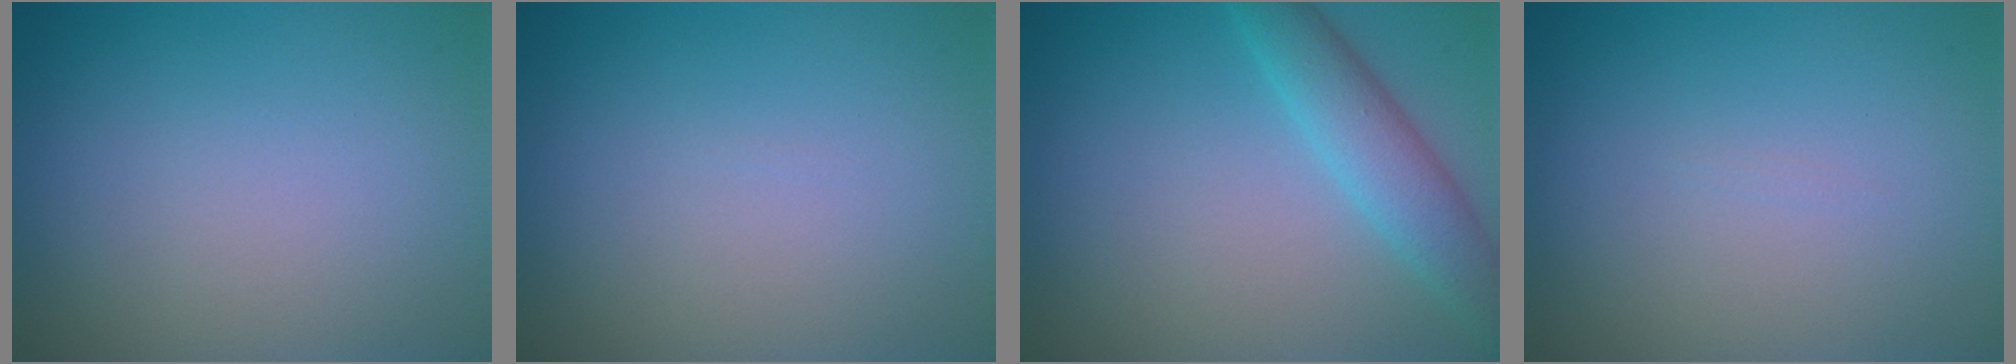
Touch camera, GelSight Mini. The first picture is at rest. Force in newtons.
{"total": 0.0}
{"total": 3.7, "press": 3.7, "slide": 0.0}
{"total": 0.0}